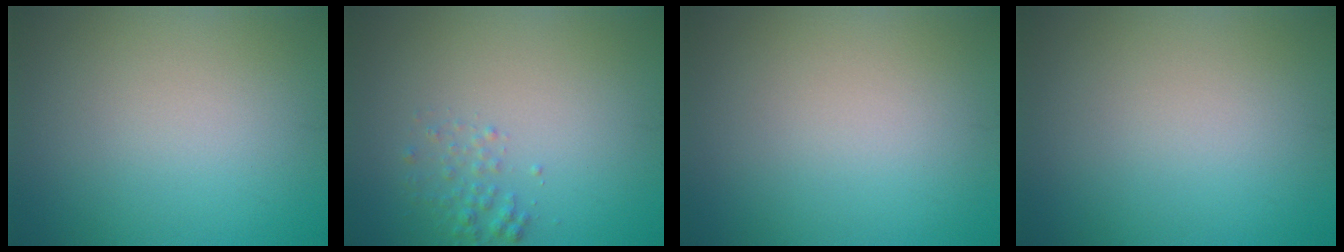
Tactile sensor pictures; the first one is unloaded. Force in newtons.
{"total": 1.3, "press": 1.3, "slide": 0.1}
{"total": 0.0}
{"total": 0.0}